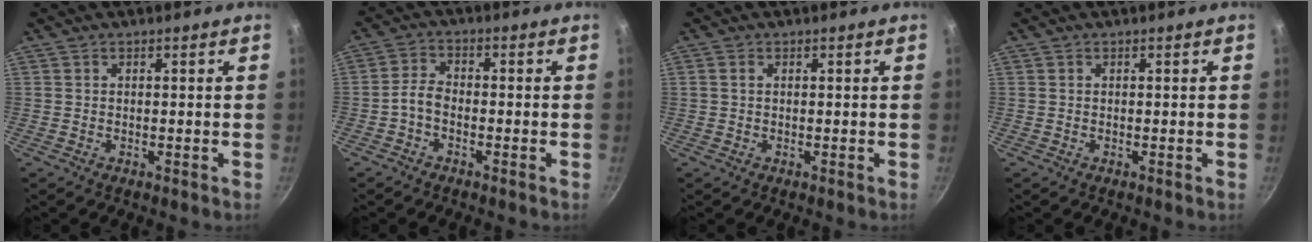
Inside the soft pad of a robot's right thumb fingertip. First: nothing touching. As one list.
[{"total": 3.2, "force": [-1.8, 1.7, 2.1], "torque": [-0.047, 0.022, -0.044]}, {"total": 0.8, "force": [0.2, 0.6, 0.6], "torque": [-0.011, 0.003, 0.001]}, {"total": 0.0}]